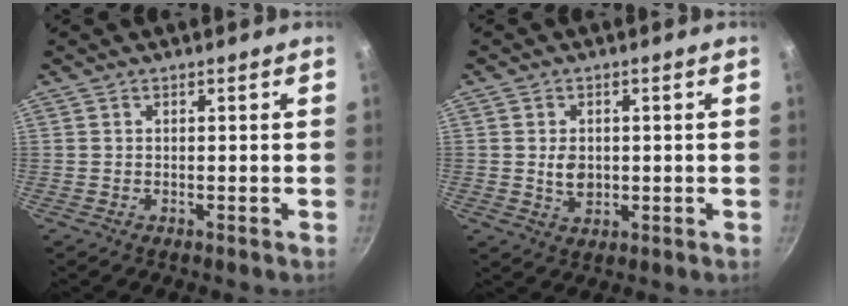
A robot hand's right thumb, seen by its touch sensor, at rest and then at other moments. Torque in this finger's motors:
{"motor_torque": [-0.11, -0.03, 0.06, 0.00, 0.01]}